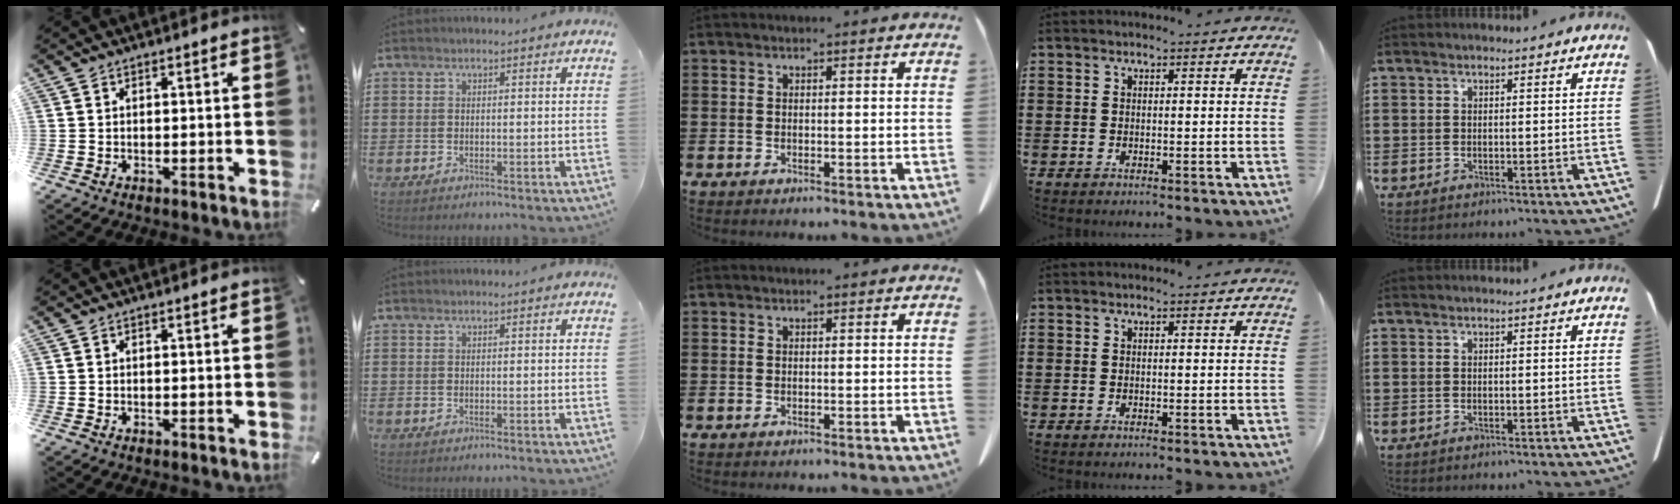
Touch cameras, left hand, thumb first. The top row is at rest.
{}